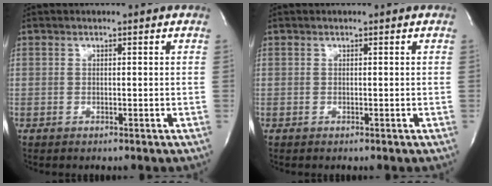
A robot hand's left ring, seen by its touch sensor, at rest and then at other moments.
{"total": 0.0}